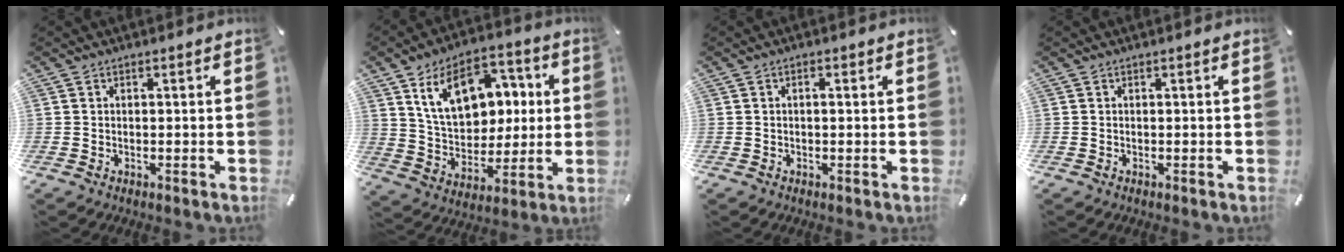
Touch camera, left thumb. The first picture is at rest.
{"total": 16.5, "force": [6.0, 12.2, 9.4], "torque": [-0.151, -0.007, 0.116]}
{"total": 1.0, "force": [0.0, 0.5, 0.9], "torque": [-0.018, 0.004, -0.001]}
{"total": 0.0}